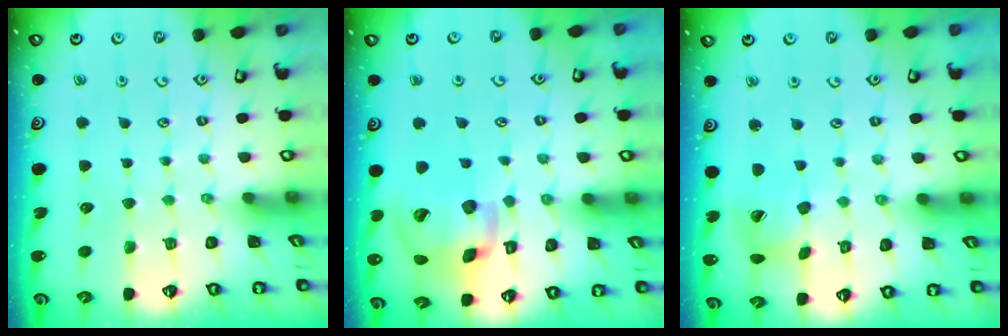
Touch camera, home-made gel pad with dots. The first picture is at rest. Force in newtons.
{"total": 19.5, "press": 19.2, "slide": 2.9}
{"total": 10.7, "press": 10.6, "slide": 1.2}